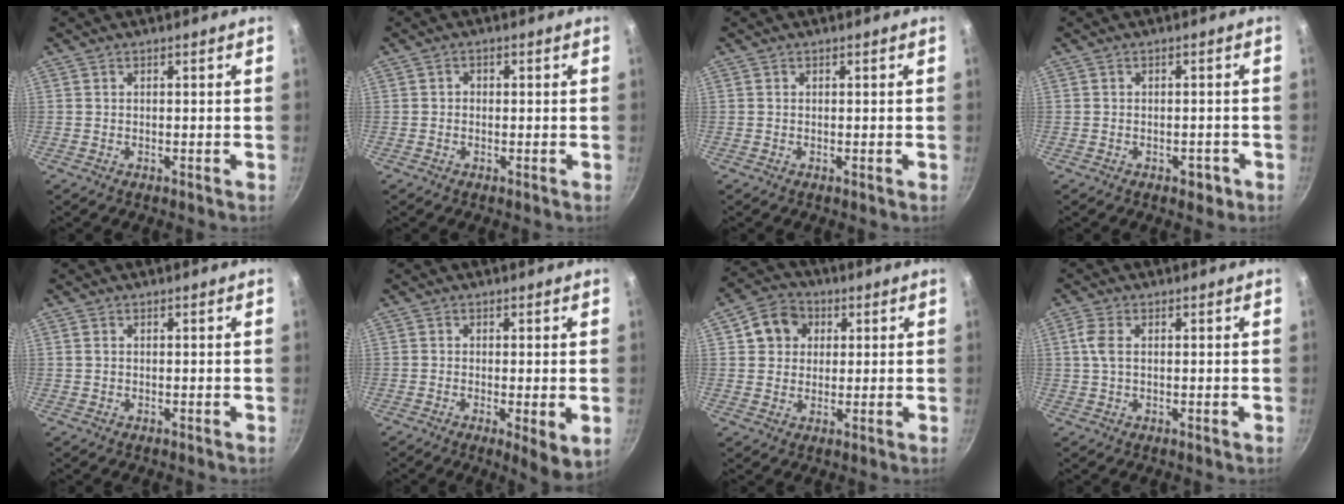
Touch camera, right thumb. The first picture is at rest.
{"total": 1.2, "force": [-0.1, 1.0, 0.6], "torque": [-0.001, 0.003, -0.007]}
{"total": 0.0}
{"total": 2.3, "force": [-1.2, 1.5, 1.3], "torque": [-0.008, 0.009, -0.013]}
{"total": 0.6, "force": [0.1, 0.4, 0.4], "torque": [-0.011, 0.001, 0.003]}
{"total": 5.7, "force": [-1.4, 1.4, 5.4], "torque": [-0.087, -0.018, -0.024]}
{"total": 8.0, "force": [2.1, 6.9, 3.4], "torque": [-0.031, 0.003, 0.028]}
{"total": 3.5, "force": [0.7, 1.8, 2.9], "torque": [-0.081, 0.006, 0.012]}